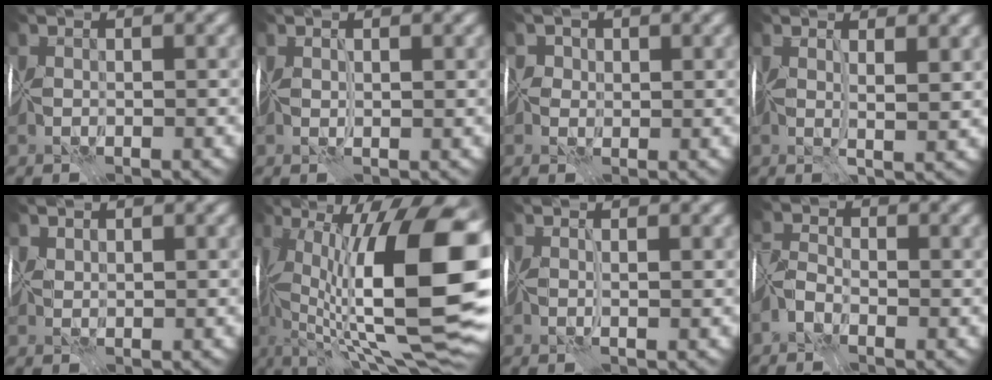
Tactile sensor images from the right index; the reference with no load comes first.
{"total": 1.2, "force": [0.6, -0.9, -0.7], "torque": [0.015, -0.001, 0.016]}
{"total": 1.4, "force": [0.4, 1.3, -0.2], "torque": [0.022, 0.017, -0.005]}
{"total": 2.0, "force": [1.3, -0.4, 1.4], "torque": [-0.017, -0.004, 0.027]}
{"total": 1.5, "force": [1.3, -0.4, -0.6], "torque": [0.014, 0.003, 0.027]}
{"total": 16.3, "force": [0.8, 4.0, 15.7], "torque": [-0.233, 0.012, 0.025]}
{"total": 1.2, "force": [0.5, -1.0, -0.4], "torque": [0.012, 0.000, 0.012]}
{"total": 1.4, "force": [-1.4, 0.0, 0.4], "torque": [-0.003, 0.006, -0.033]}